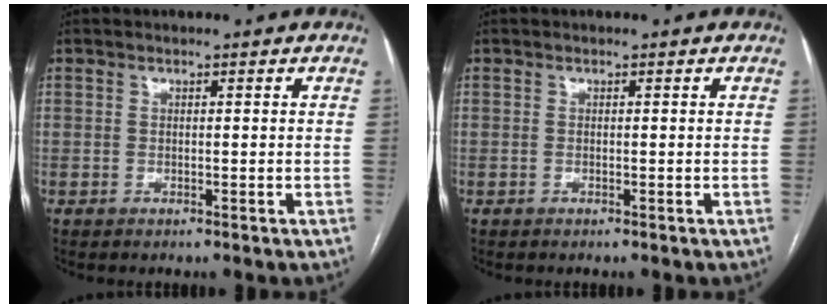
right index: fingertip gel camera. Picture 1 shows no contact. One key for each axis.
{"total": 0.0}